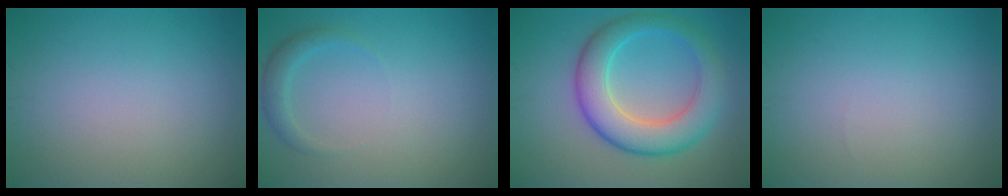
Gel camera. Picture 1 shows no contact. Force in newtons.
{"total": 1.7, "press": 1.7, "slide": 0.1}
{"total": 7.1, "press": 7.1, "slide": 0.2}
{"total": 0.0}